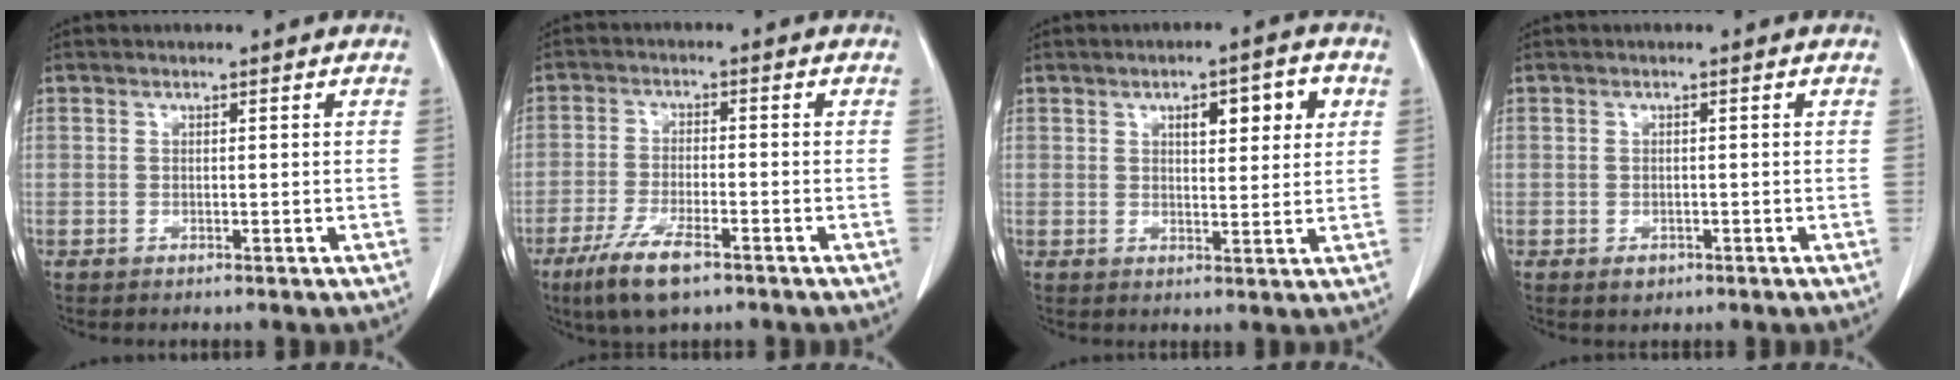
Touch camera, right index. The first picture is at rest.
{"total": 7.8, "force": [-4.9, 1.6, 5.8], "torque": [-0.118, -0.016, -0.085]}
{"total": 6.5, "force": [2.6, 2.0, 5.6], "torque": [-0.079, 0.011, 0.036]}
{"total": 1.4, "force": [-0.7, 1.1, 0.5], "torque": [-0.007, 0.002, -0.003]}